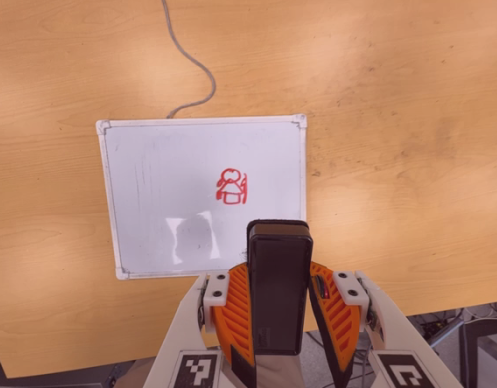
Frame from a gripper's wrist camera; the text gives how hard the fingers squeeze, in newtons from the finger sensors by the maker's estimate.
{"total": 6.1, "left": 4.8, "right": 7.4}